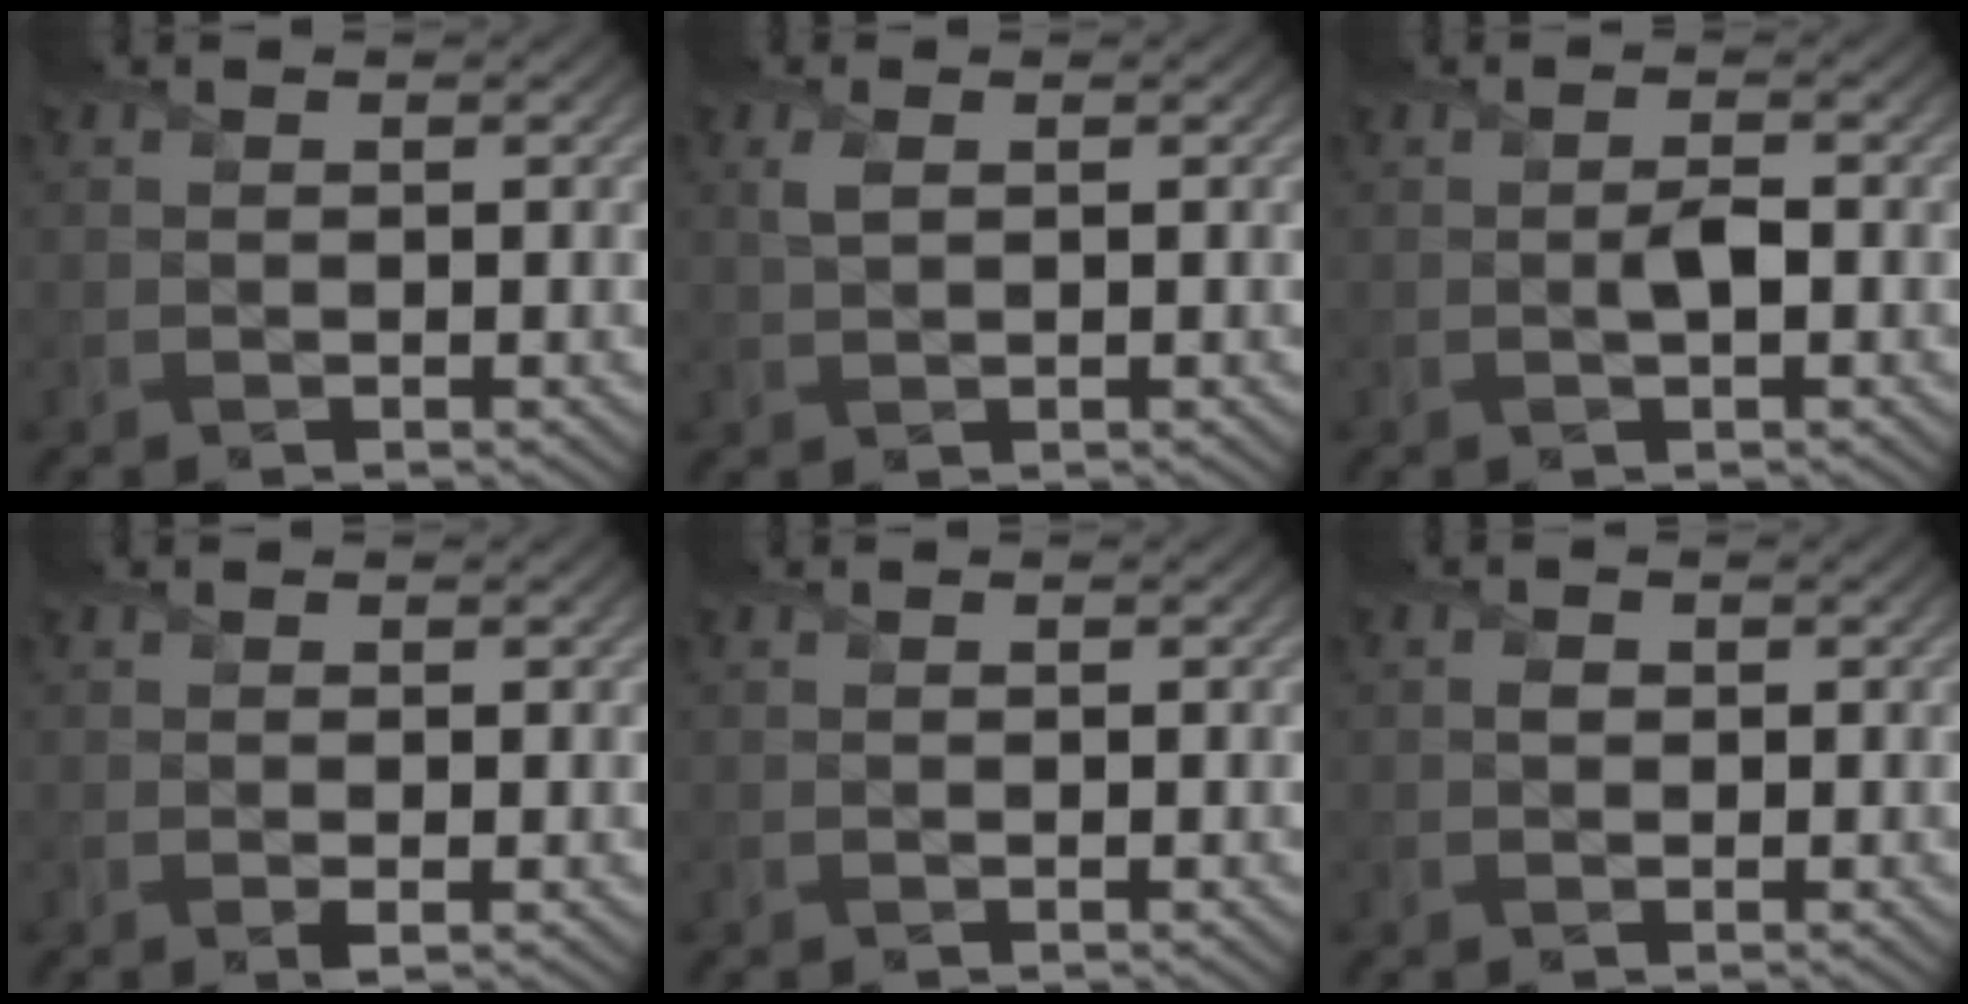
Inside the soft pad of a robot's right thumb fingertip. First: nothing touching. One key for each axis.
{"total": 1.7, "fx": 0.5, "fy": 0.8, "fz": 1.4, "tx": -0.038, "ty": -0.001, "tz": 0.011}
{"total": 1.6, "fx": -0.3, "fy": 0.6, "fz": 1.5, "tx": -0.026, "ty": 0.001, "tz": -0.005}
{"total": 0.6, "fx": -0.1, "fy": 0.2, "fz": 0.6, "tx": -0.009, "ty": -0.005, "tz": -0.003}
{"total": 0.0}
{"total": 0.8, "fx": -0.1, "fy": 0.7, "fz": 0.2, "tx": -0.004, "ty": -0.004, "tz": -0.004}